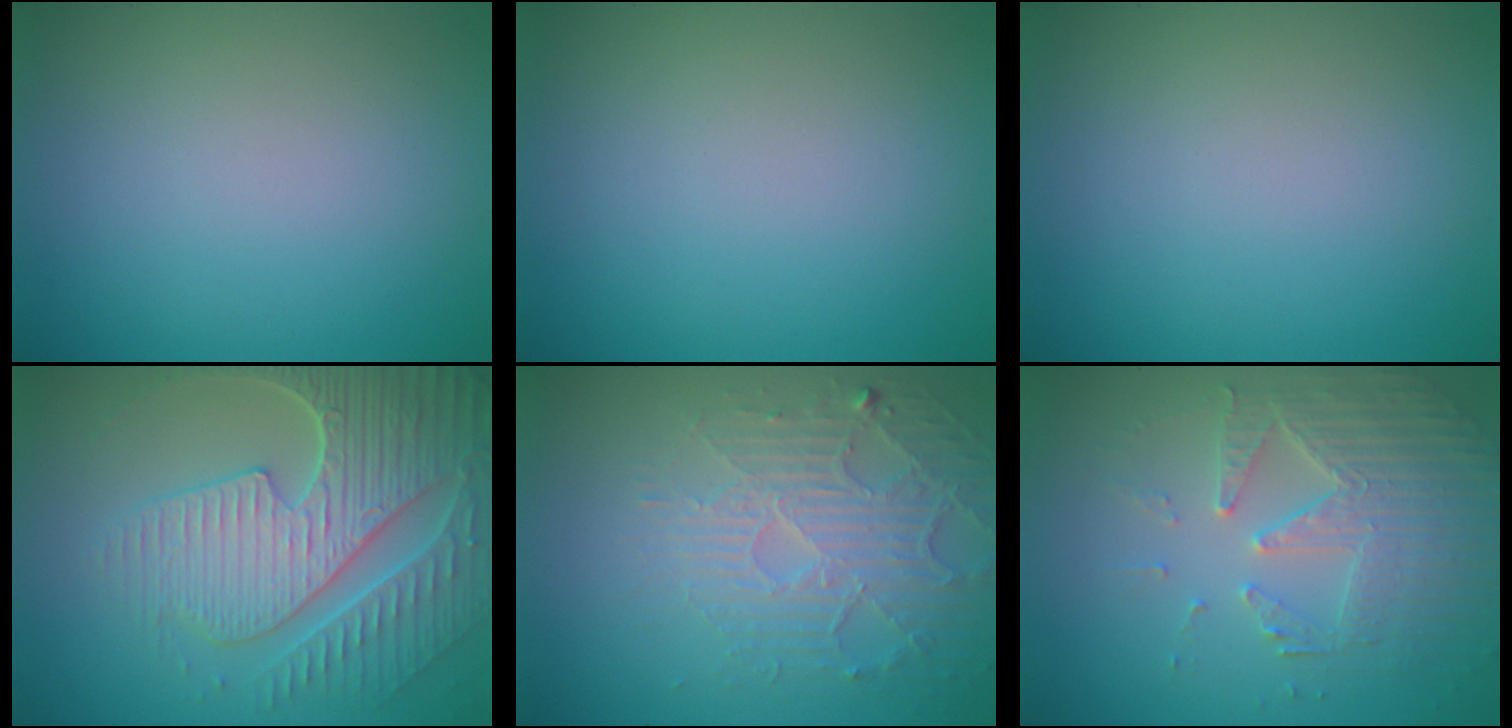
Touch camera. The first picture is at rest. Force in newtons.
{"total": 0.0}
{"total": 0.0}
{"total": 7.9, "press": 6.1, "slide": 5.1}
{"total": 5.0, "press": 3.4, "slide": 3.6}
{"total": 4.2, "press": 3.9, "slide": 1.6}